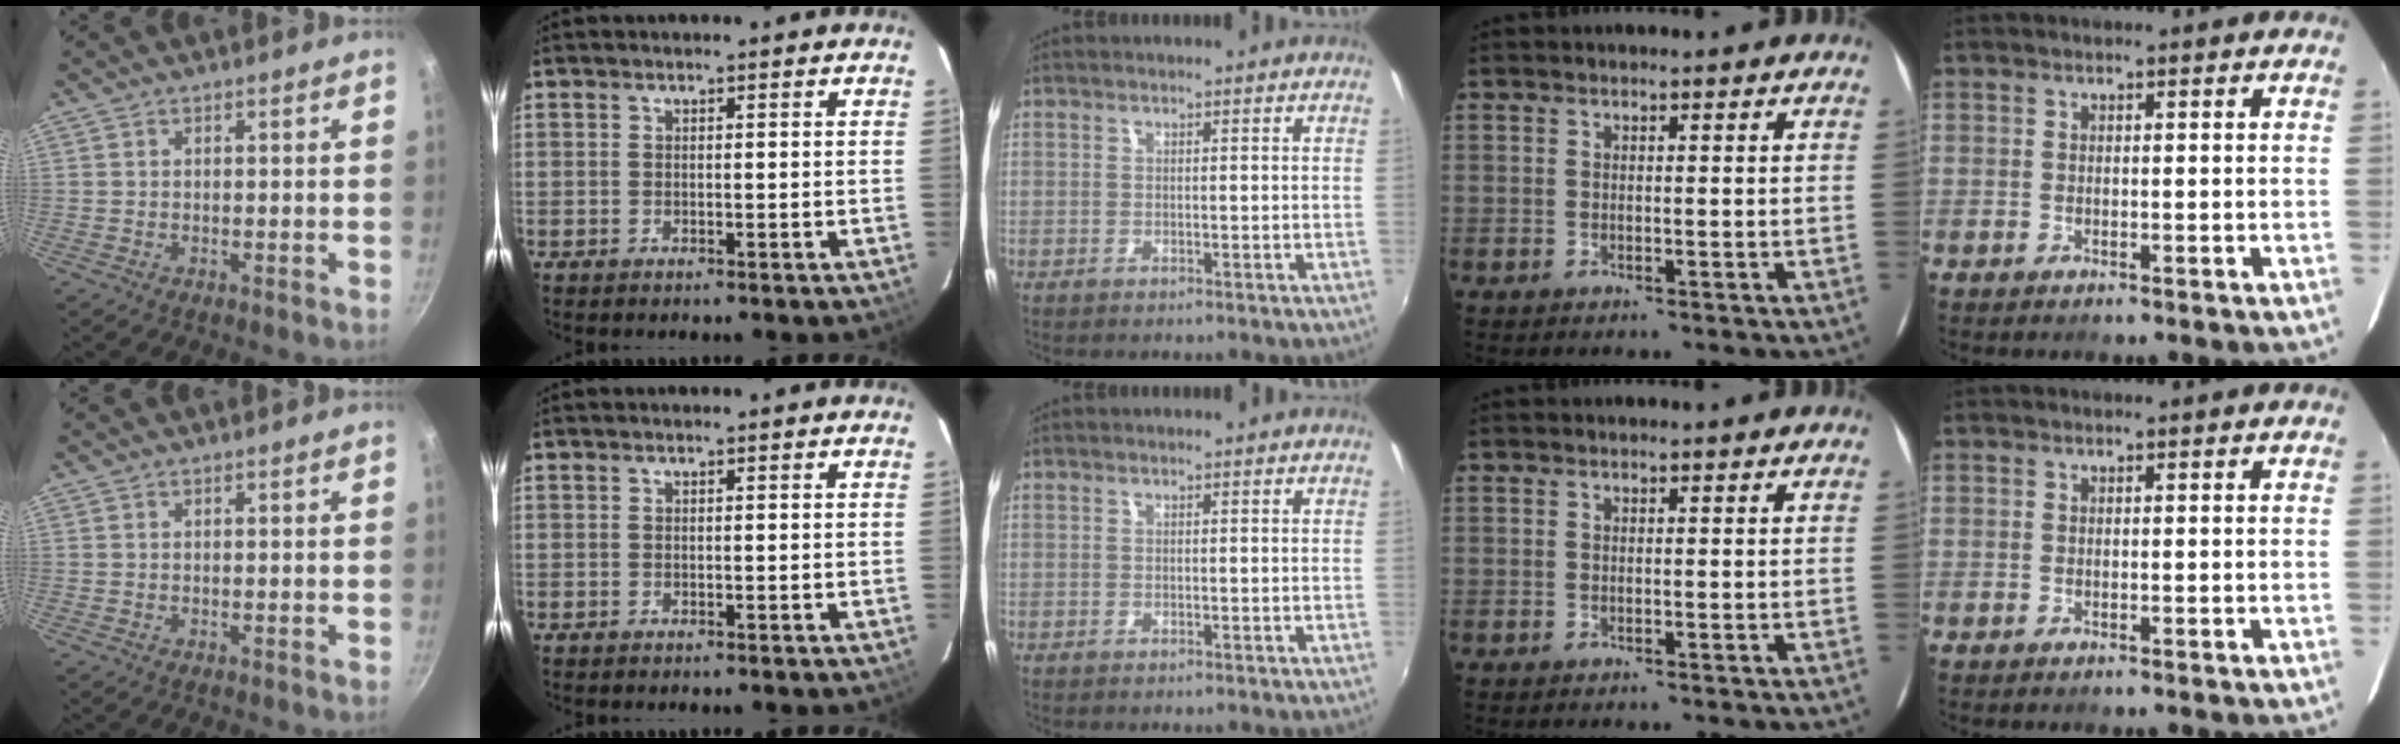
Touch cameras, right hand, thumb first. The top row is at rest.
{}